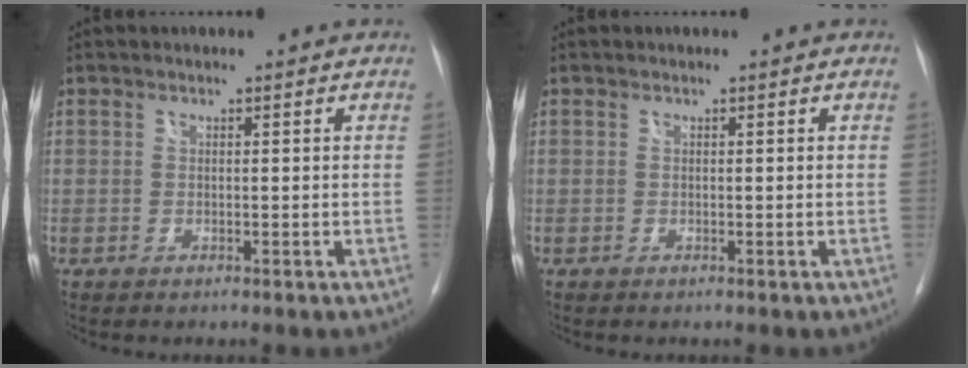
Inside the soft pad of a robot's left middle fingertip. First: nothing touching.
{"total": 0.0}